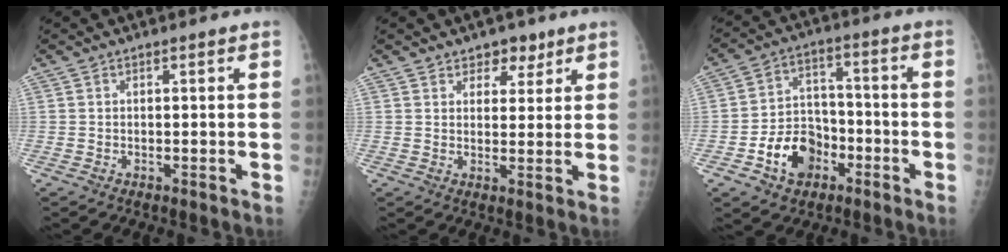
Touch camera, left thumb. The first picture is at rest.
{"total": 4.4, "force": [3.0, 2.9, 1.5], "torque": [0.009, -0.015, 0.043]}
{"total": 11.1, "force": [-4.9, 8.2, 5.6], "torque": [-0.058, 0.038, -0.082]}